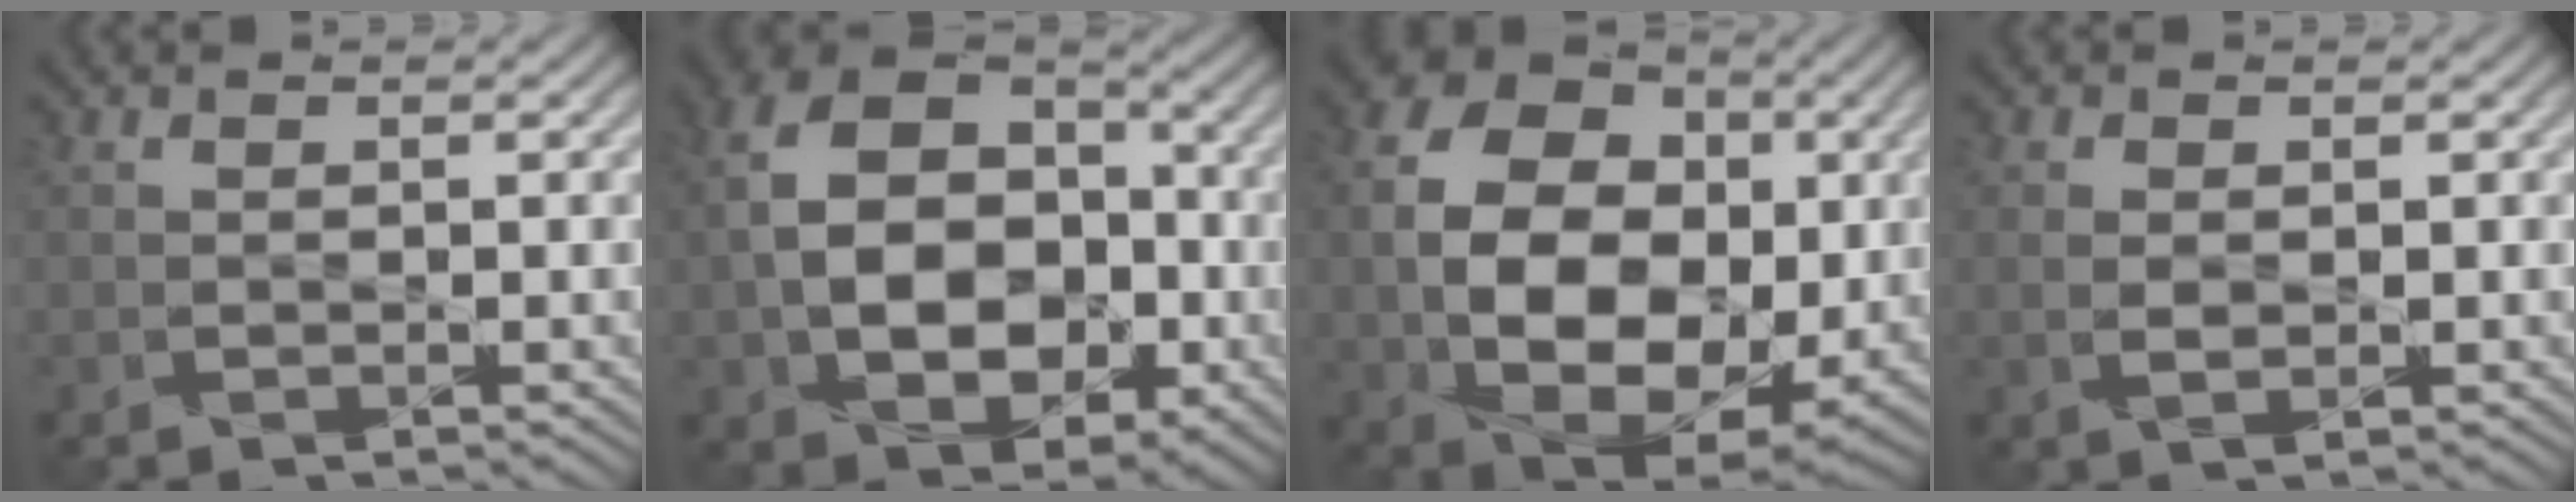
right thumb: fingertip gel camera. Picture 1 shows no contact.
{"total": 13.9, "force": [-1.8, 9.9, 9.5], "torque": [-0.184, -0.007, -0.031]}
{"total": 15.5, "force": [0.0, 10.9, 11.0], "torque": [-0.224, -0.010, 0.007]}
{"total": 1.8, "force": [0.1, 0.9, 1.6], "torque": [-0.039, -0.001, 0.003]}